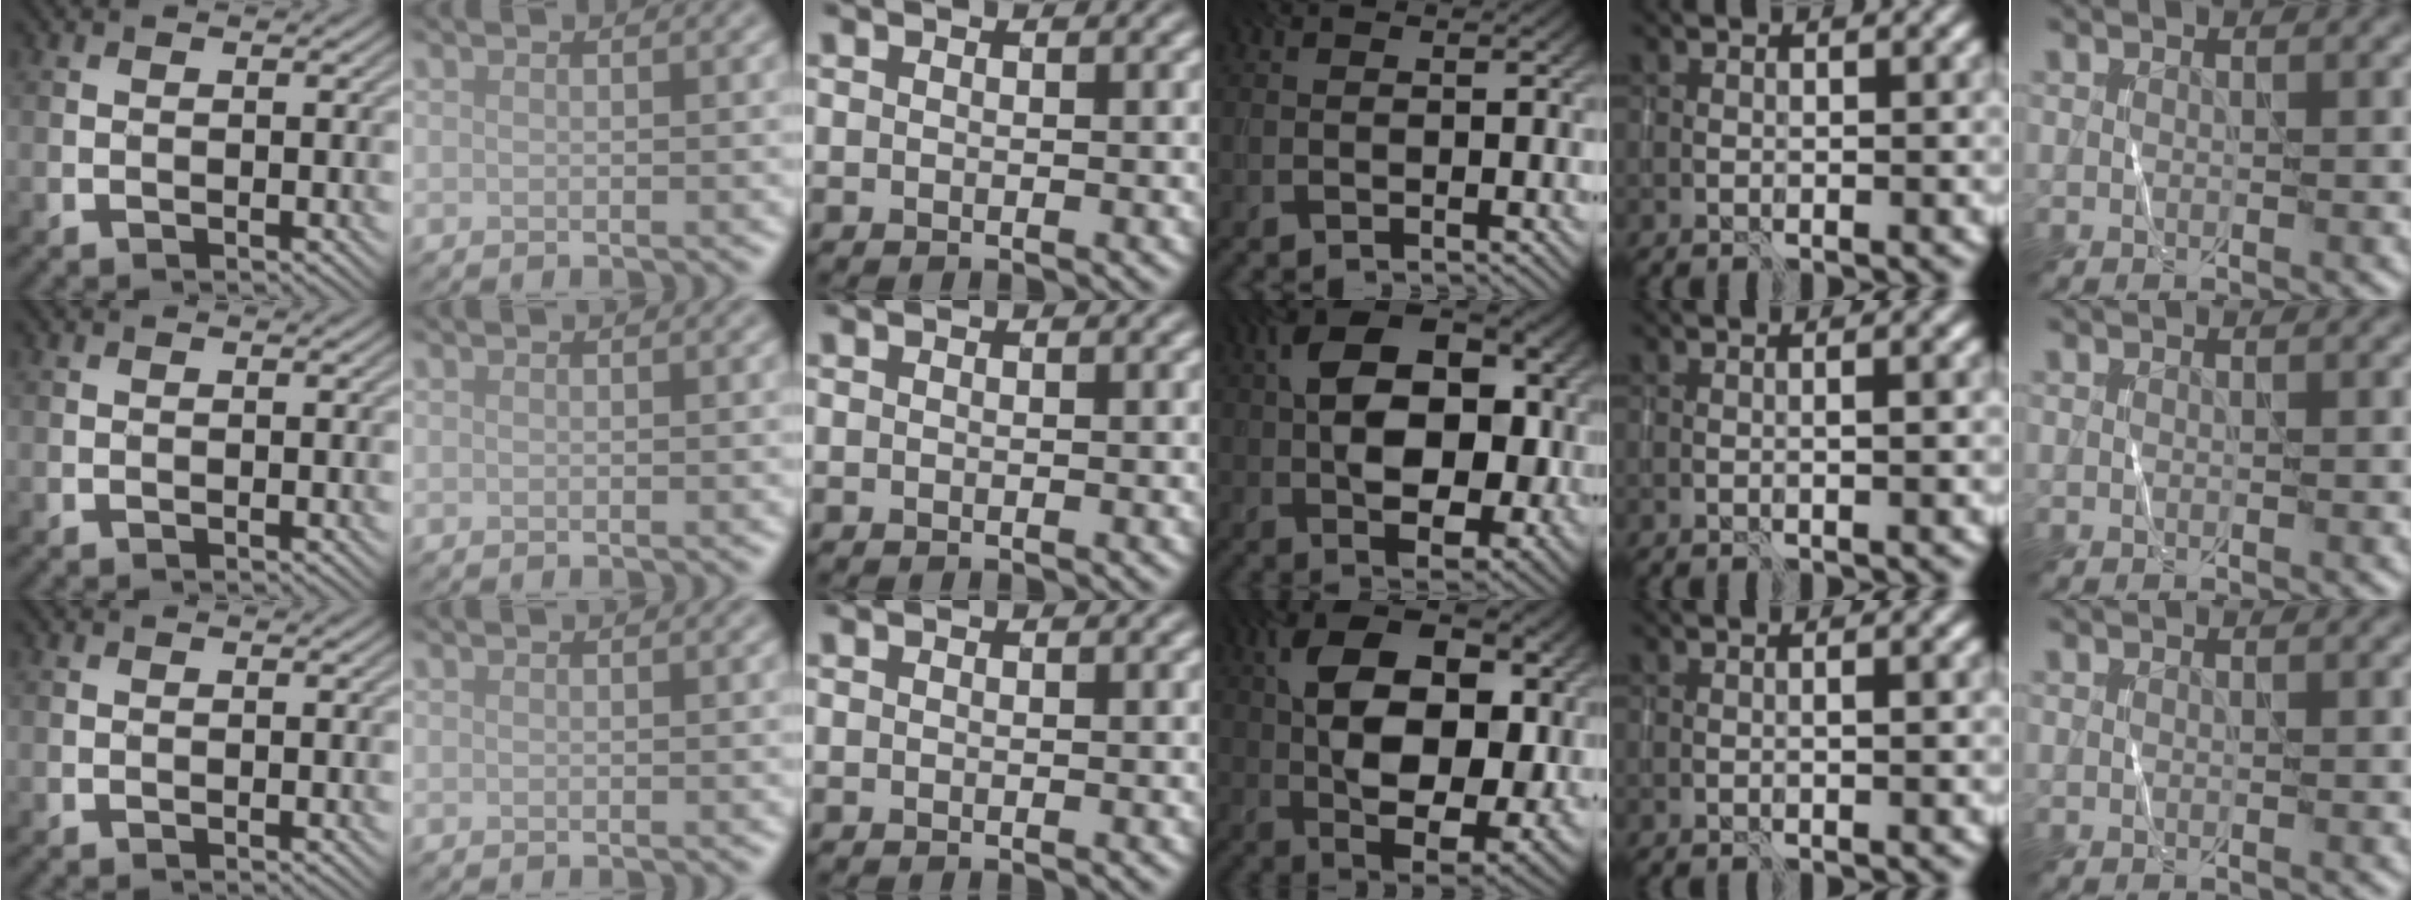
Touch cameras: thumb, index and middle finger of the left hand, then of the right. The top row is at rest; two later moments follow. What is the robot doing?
{"motion": "wrap", "object": "sponge"}